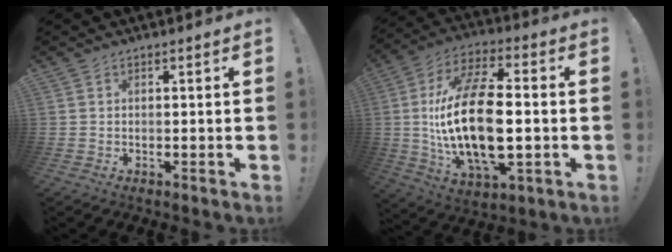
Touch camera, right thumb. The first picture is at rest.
{"total": 24.1, "force": [-1.0, 11.9, 21.0], "torque": [-0.405, -0.003, -0.017]}